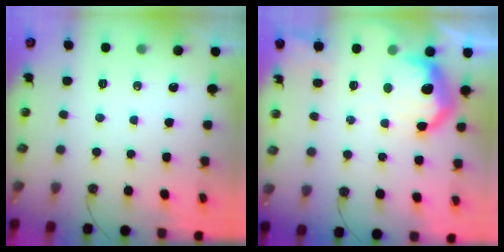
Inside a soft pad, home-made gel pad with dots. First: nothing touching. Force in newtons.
{"total": 13.1, "press": 13.1, "slide": 1.0}